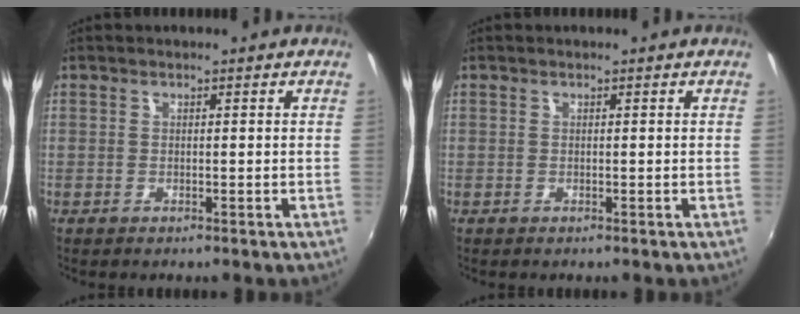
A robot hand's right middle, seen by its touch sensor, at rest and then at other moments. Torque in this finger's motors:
{"motor_torque": [-0.07, 0.07, 0.00, 0.00]}